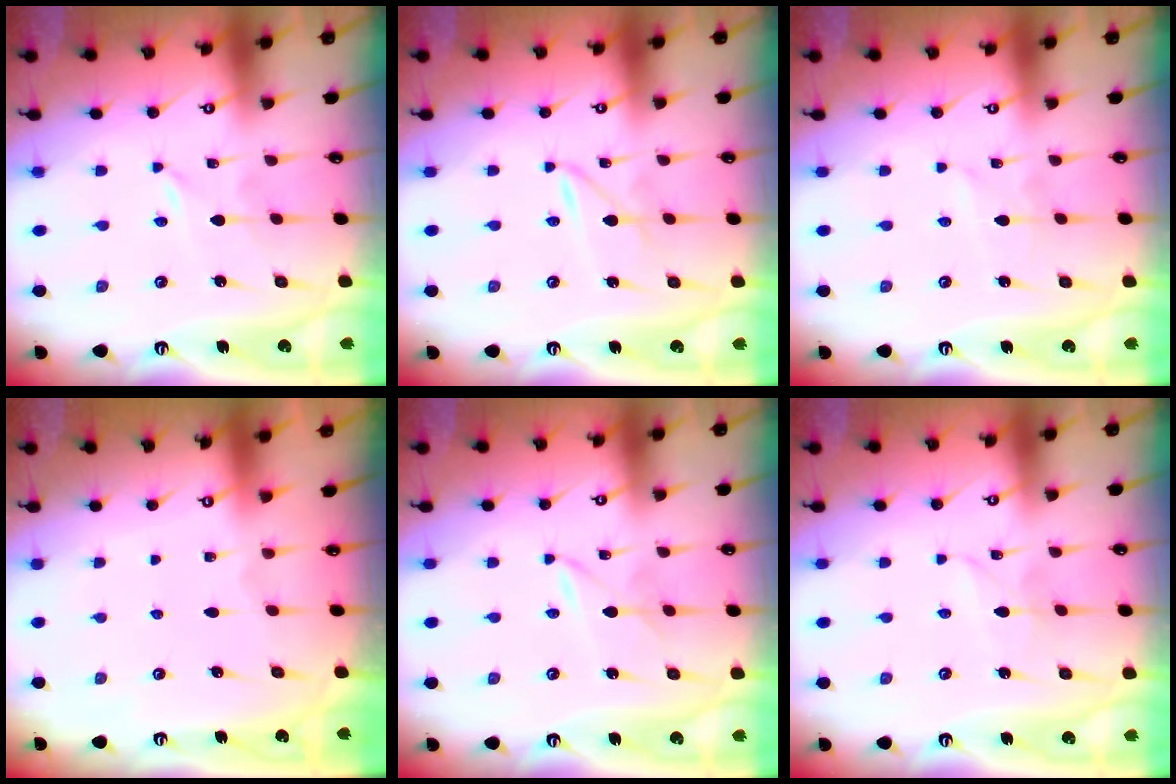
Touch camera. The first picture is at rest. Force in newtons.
{"total": 2.3, "press": 2.3, "slide": 0.2}
{"total": 1.4, "press": 1.4, "slide": 0.1}
{"total": 0.0}
{"total": 1.6, "press": 1.6, "slide": 0.2}
{"total": 2.4, "press": 2.4, "slide": 0.1}